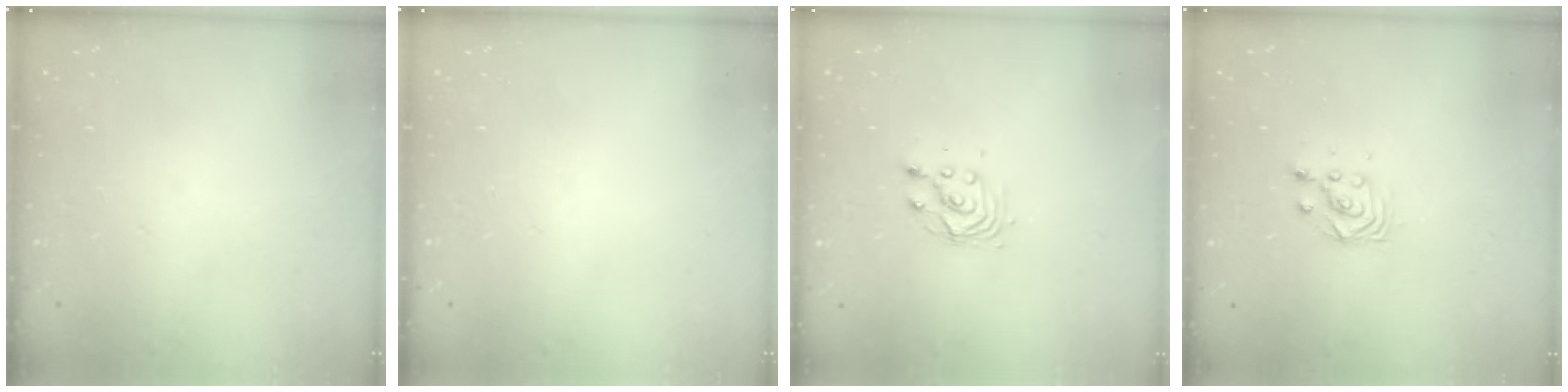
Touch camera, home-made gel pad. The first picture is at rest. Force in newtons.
{"total": 0.0}
{"total": 4.4, "press": 4.4, "slide": 0.2}
{"total": 2.9, "press": 2.9, "slide": 0.4}